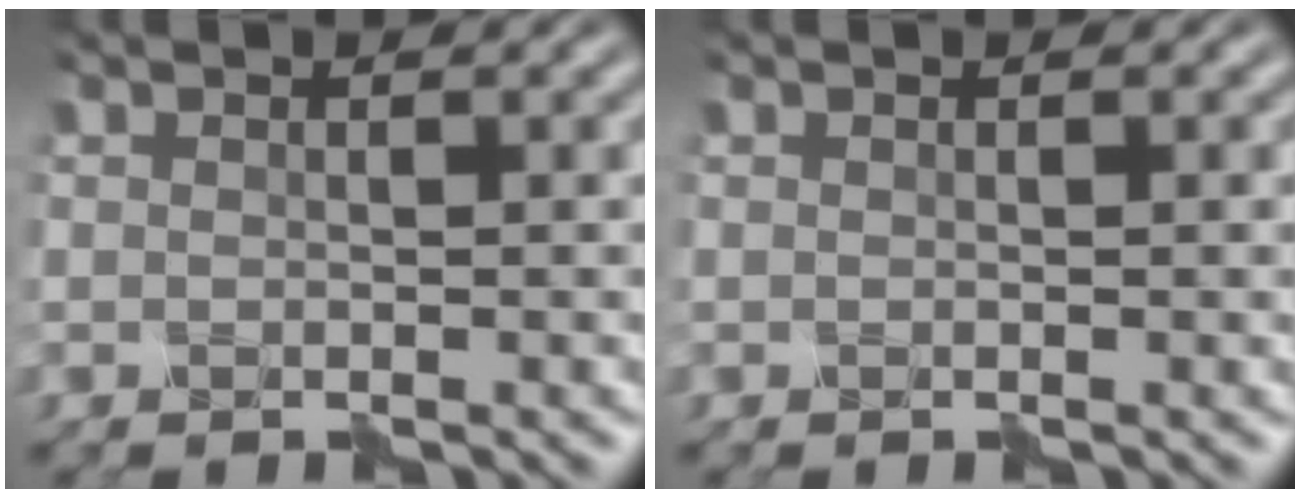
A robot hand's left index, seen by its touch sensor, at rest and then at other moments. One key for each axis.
{"total": 0.7, "fx": 0.0, "fy": 0.2, "fz": 0.7, "tx": -0.009, "ty": 0.001, "tz": -0.001}